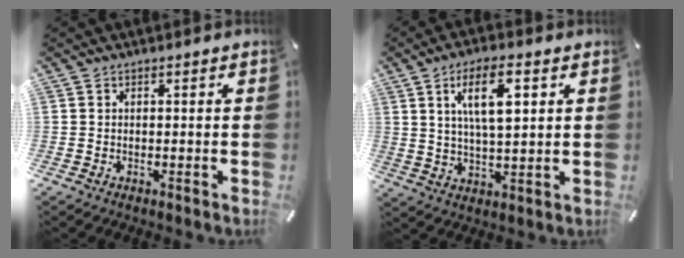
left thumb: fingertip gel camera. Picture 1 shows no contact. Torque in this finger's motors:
{"motor_torque": [1.81, 1.99, 1.52, -1.26, 0.36]}